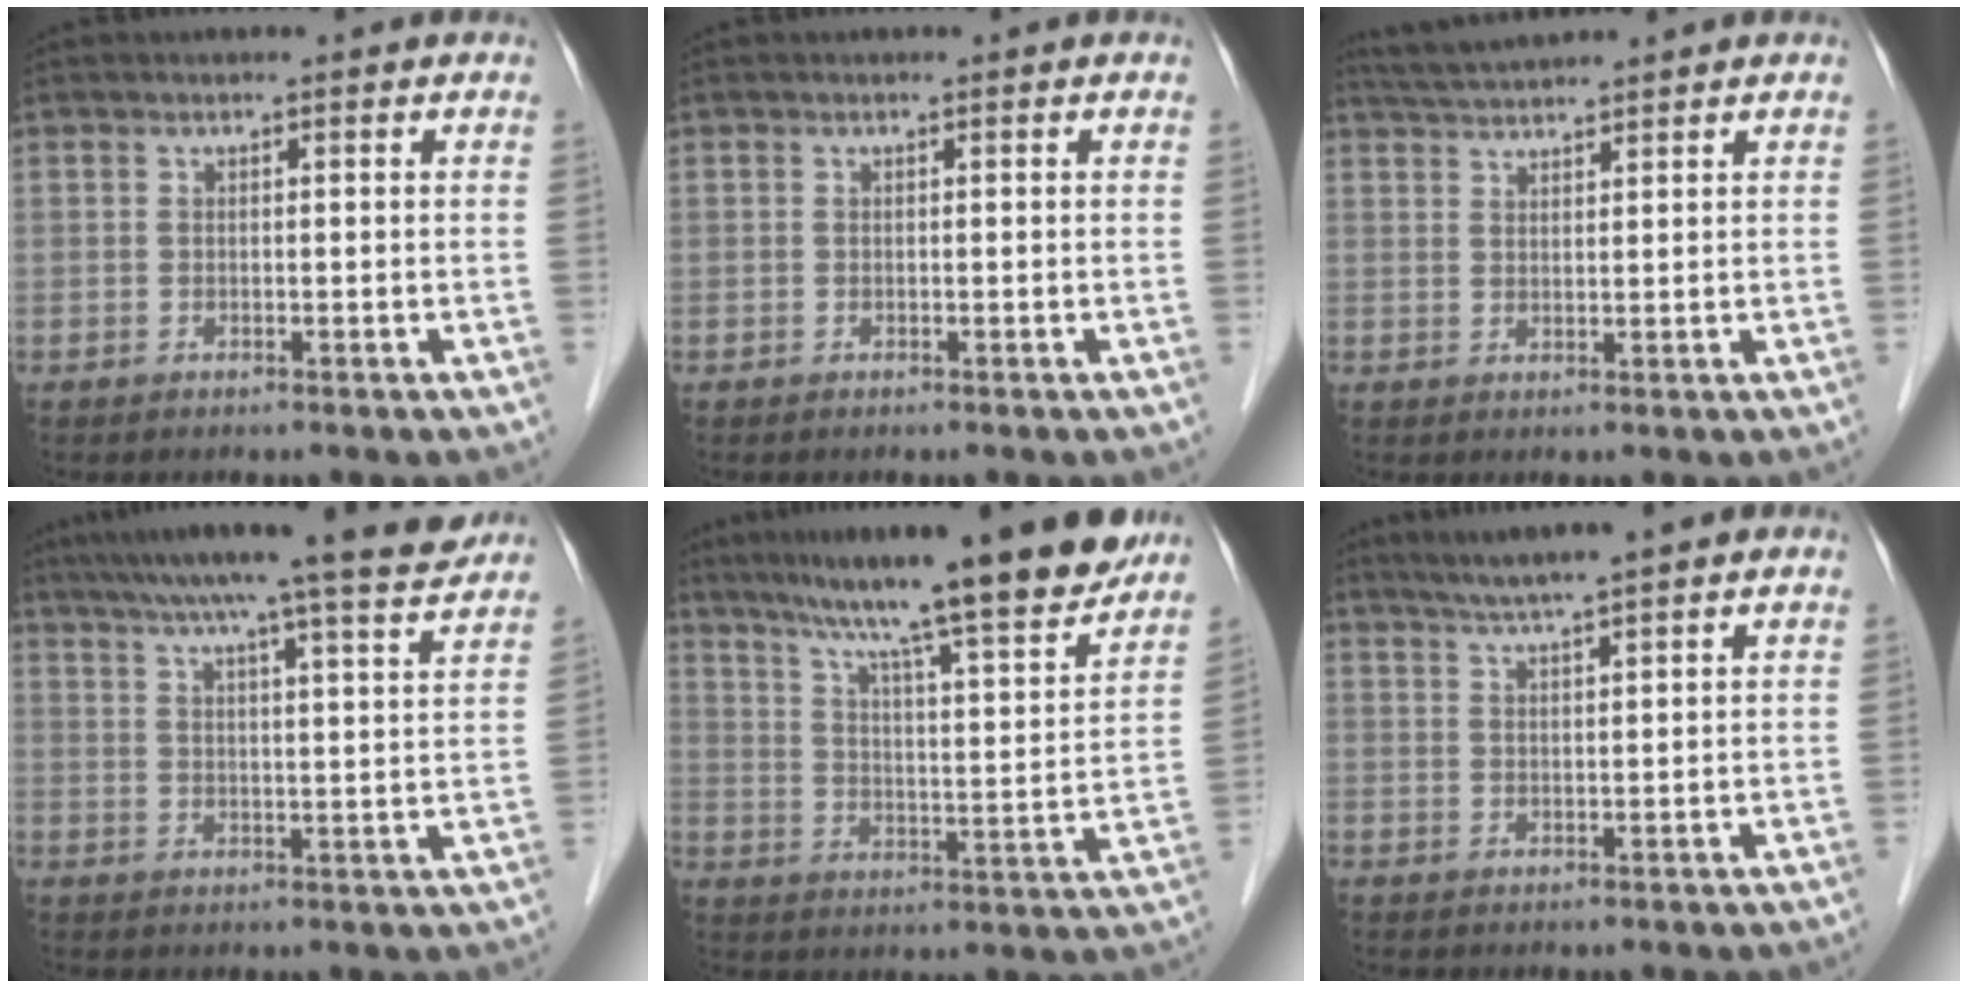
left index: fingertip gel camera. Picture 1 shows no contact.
{"total": 0.0}
{"total": 4.5, "force": [4.4, -0.6, 1.2], "torque": [-0.026, 0.025, 0.084]}
{"total": 16.7, "force": [14.5, -0.6, 8.2], "torque": [-0.130, 0.000, 0.198]}
{"total": 19.5, "force": [16.1, 0.5, 10.9], "torque": [-0.165, 0.002, 0.240]}
{"total": 5.2, "force": [4.2, -0.8, 2.8], "torque": [-0.053, 0.014, 0.079]}